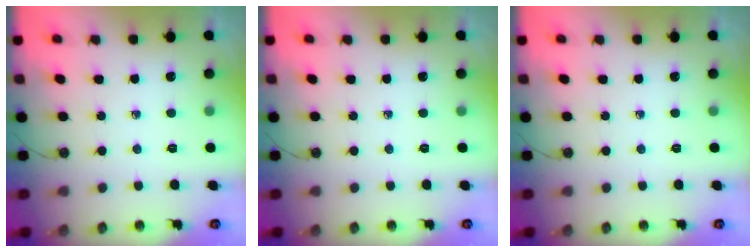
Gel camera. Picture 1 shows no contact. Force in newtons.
{"total": 0.0}
{"total": 0.0}